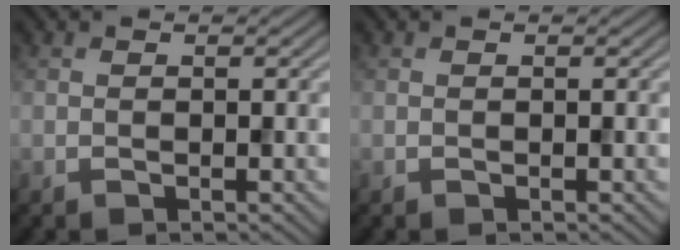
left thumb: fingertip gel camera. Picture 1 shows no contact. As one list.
[{"total": 0.0}]